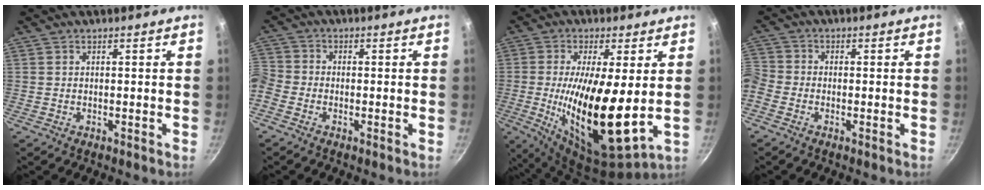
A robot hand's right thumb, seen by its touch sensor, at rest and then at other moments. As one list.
[{"total": 6.4, "force": [-2.8, 4.9, 3.1], "torque": [-0.083, 0.018, -0.078]}, {"total": 18.4, "force": [-0.1, 5.6, 17.5], "torque": [-0.309, -0.027, 0.001]}, {"total": 5.6, "force": [-2.5, 4.2, 2.6], "torque": [-0.072, 0.016, -0.072]}]